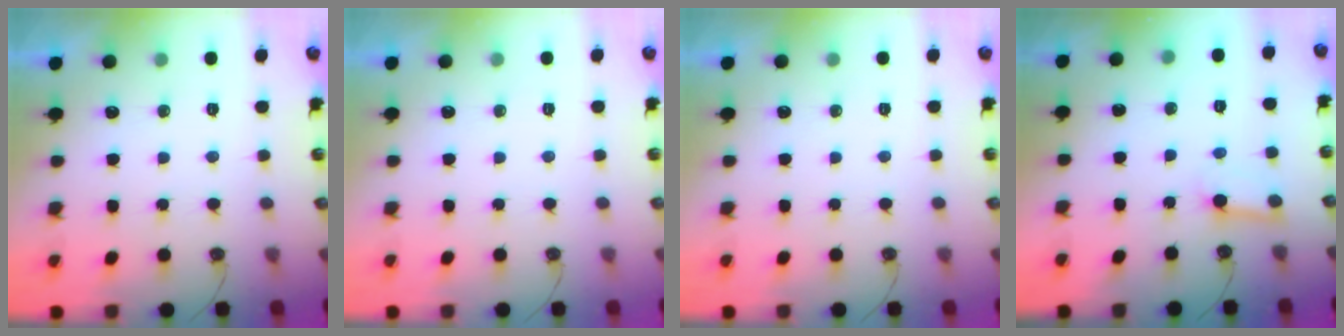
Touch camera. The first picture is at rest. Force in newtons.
{"total": 0.0}
{"total": 0.0}
{"total": 4.0, "press": 4.0, "slide": 0.3}